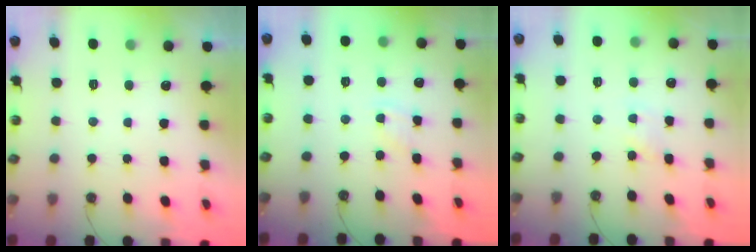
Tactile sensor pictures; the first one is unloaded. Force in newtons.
{"total": 2.2, "press": 2.1, "slide": 0.4}
{"total": 1.8, "press": 1.7, "slide": 0.3}